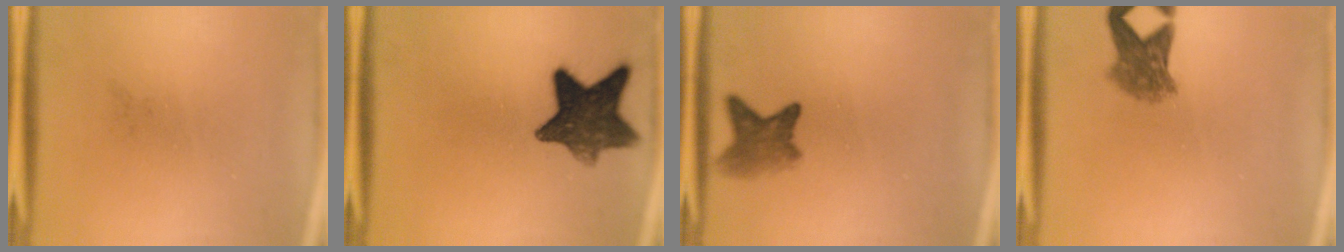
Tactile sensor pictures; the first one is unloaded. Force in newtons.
{"total": 10.8}
{"total": 4.2}
{"total": 4.9}